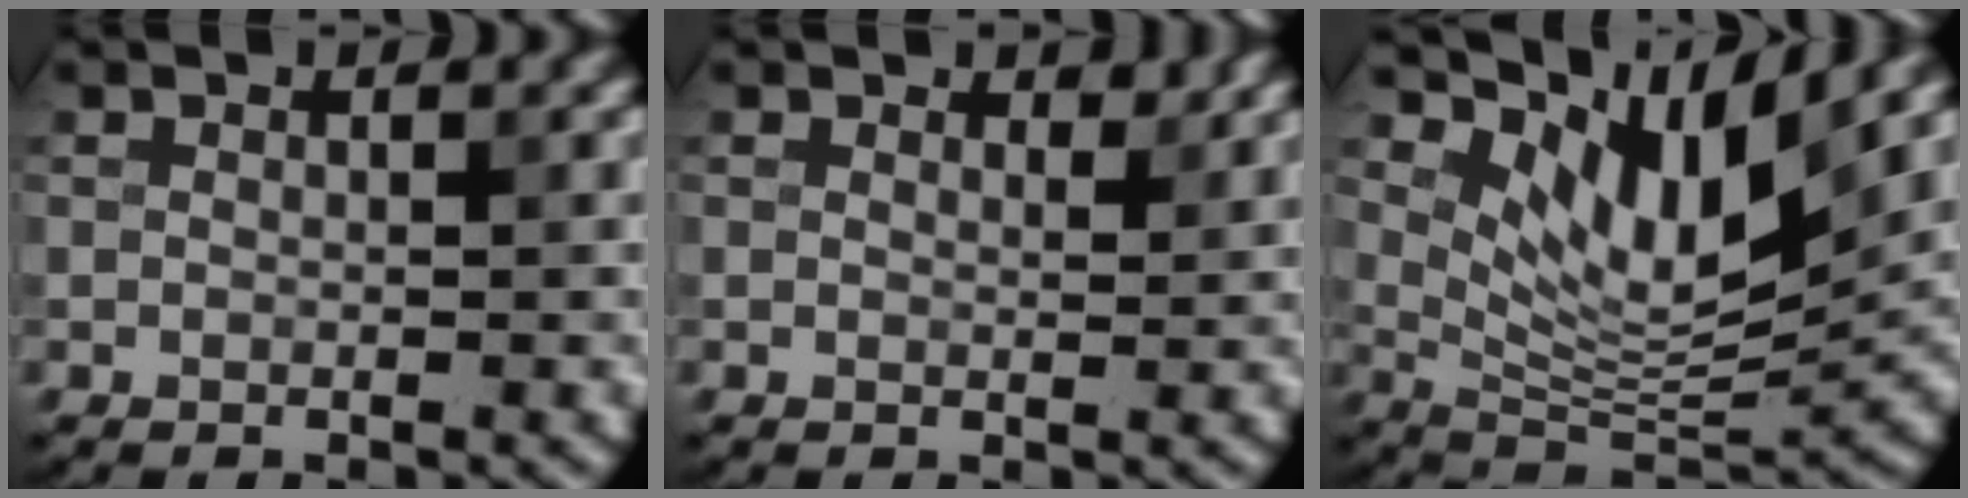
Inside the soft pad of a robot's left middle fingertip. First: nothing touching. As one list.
[{"total": 1.2, "force": [1.0, 0.5, 0.4], "torque": [-0.005, -0.002, 0.013]}, {"total": 8.4, "force": [4.5, 3.0, 6.4], "torque": [-0.108, -0.015, 0.085]}]